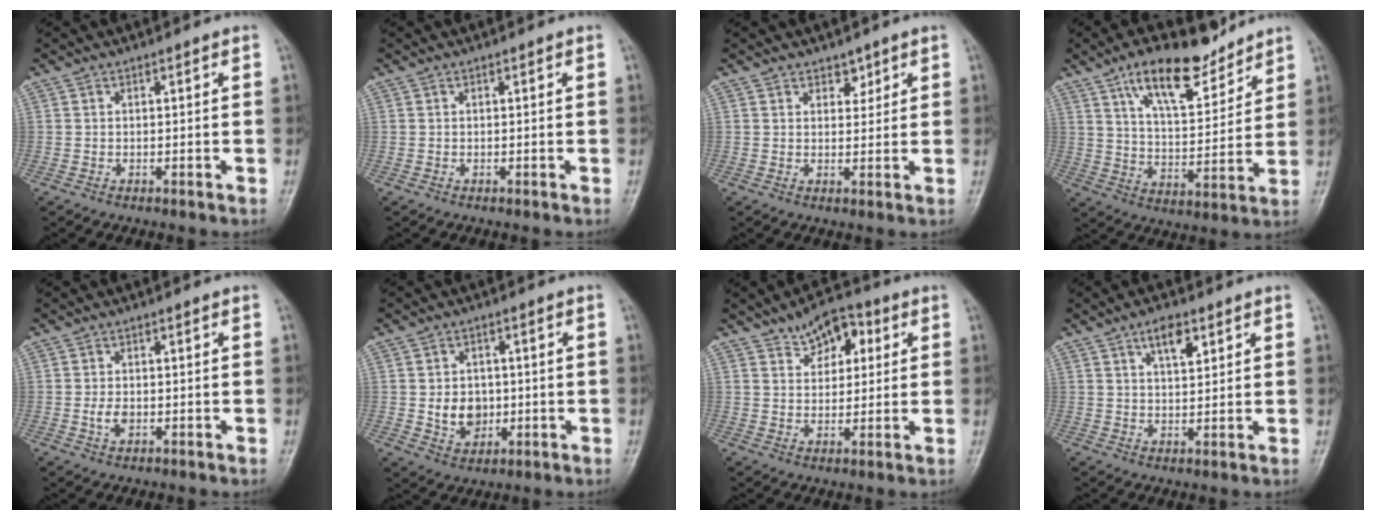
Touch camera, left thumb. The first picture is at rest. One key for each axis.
{"total": 0.0}
{"total": 2.4, "fx": 1.7, "fy": 1.6, "fz": 0.7, "tx": 0.012, "ty": -0.009, "tz": 0.022}
{"total": 14.2, "fx": 9.7, "fy": 5.6, "fz": 8.7, "tx": -0.120, "ty": -0.051, "tz": 0.171}
{"total": 2.4, "fx": -0.6, "fy": 1.5, "fz": 1.7, "tx": -0.029, "ty": 0.001, "tz": -0.010}
{"total": 6.6, "fx": -0.5, "fy": 5.4, "fz": 3.7, "tx": -0.029, "ty": 0.002, "tz": -0.001}
{"total": 8.0, "fx": 3.8, "fy": 4.9, "fz": 5.0, "tx": -0.037, "ty": -0.006, "tz": 0.051}
{"total": 5.2, "fx": 2.8, "fy": 2.2, "fz": 3.7, "tx": -0.054, "ty": -0.012, "tz": 0.046}